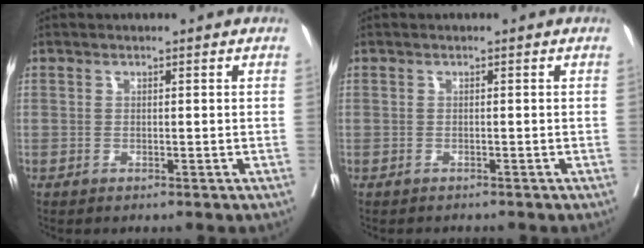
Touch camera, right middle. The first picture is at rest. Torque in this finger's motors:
{"motor_torque": [0.23, -0.20, -0.02, -0.02]}